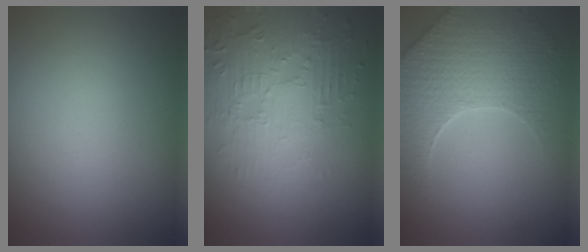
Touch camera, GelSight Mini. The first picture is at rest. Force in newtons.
{"total": 4.3, "press": 3.8, "slide": 2.0}
{"total": 4.5, "press": 4.3, "slide": 1.5}